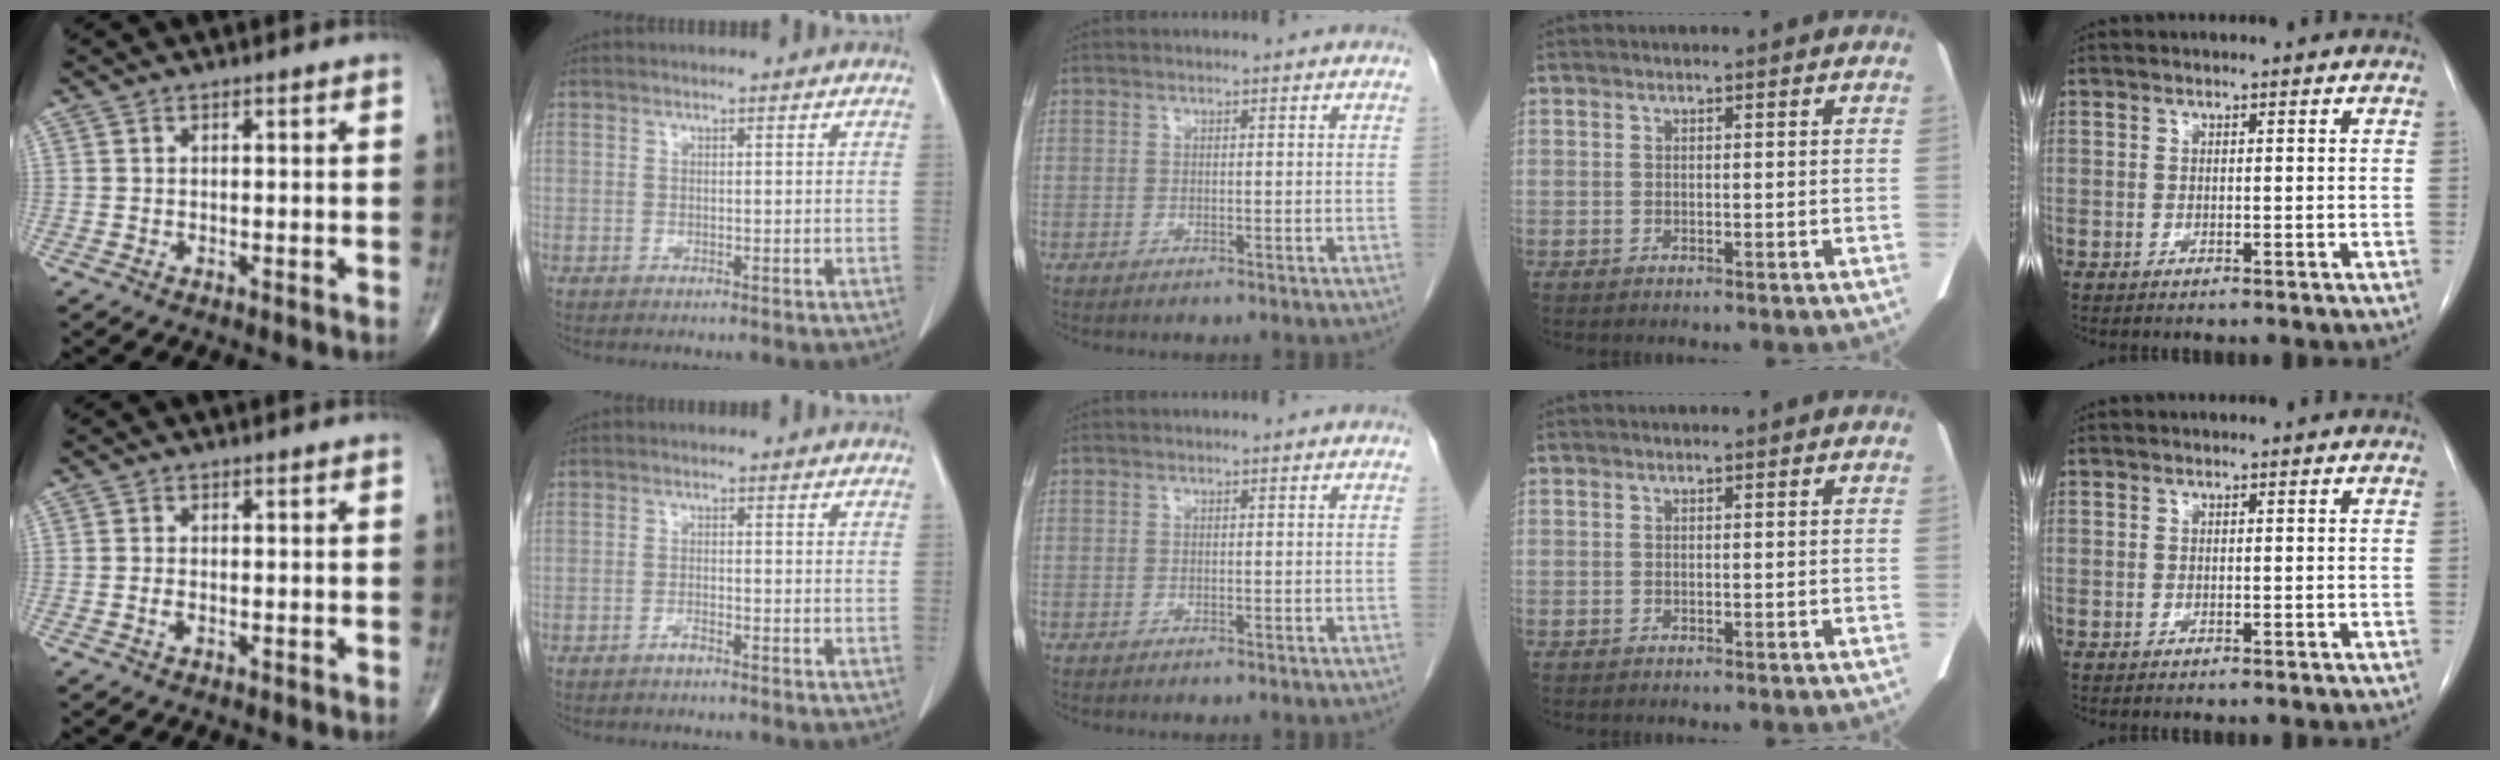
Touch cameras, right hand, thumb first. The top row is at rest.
{"thumb": {"total": 1.1, "force": [-0.3, 0.5, 0.9], "torque": [-0.020, -0.001, -0.006]}, "index": {"total": 1.1, "force": [-0.9, 0.1, 0.6], "torque": [-0.010, 0.003, -0.016]}}